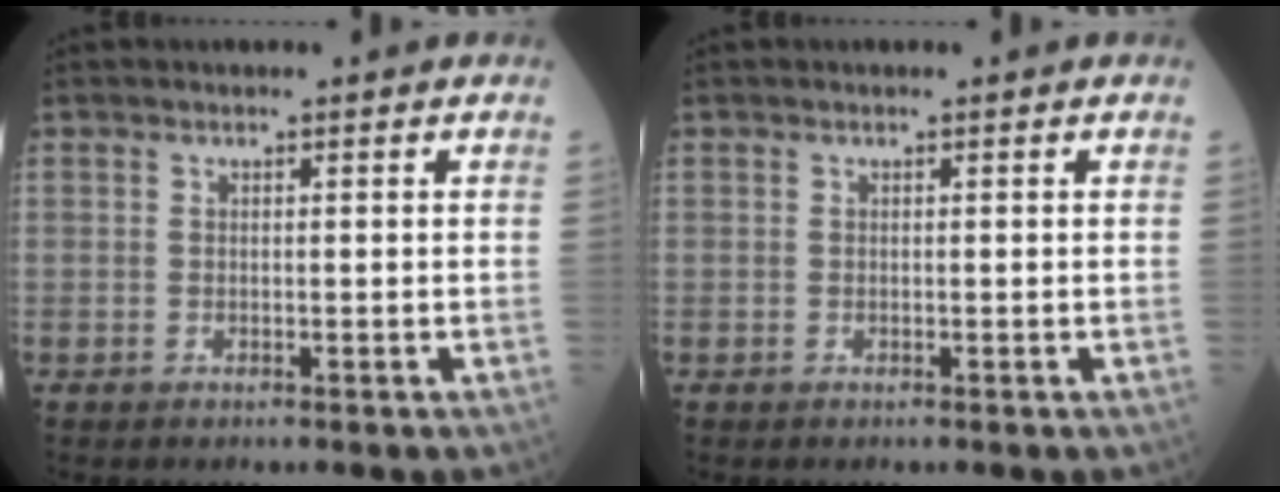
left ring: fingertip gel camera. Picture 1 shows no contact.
{"total": 0.0}